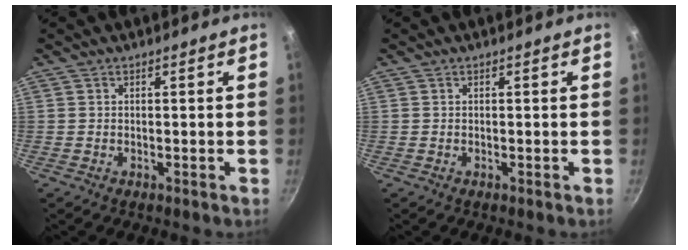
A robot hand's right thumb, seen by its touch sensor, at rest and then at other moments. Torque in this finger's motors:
{"motor_torque": [-0.07, 0.07, 0.04, 0.04, 0.00]}